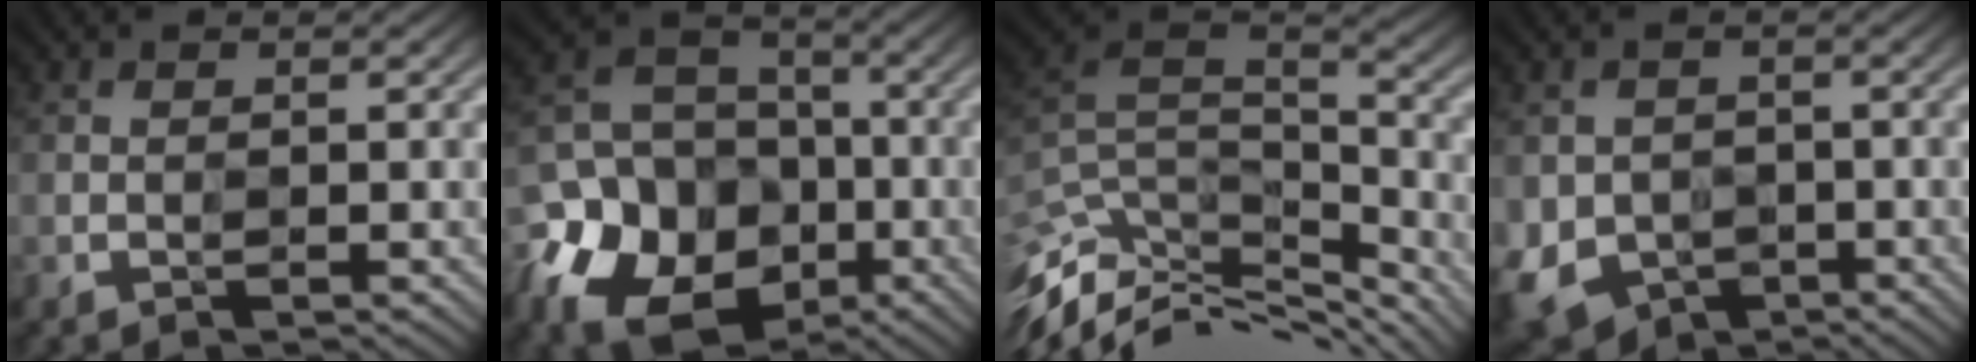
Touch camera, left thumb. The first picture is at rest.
{"total": 15.7, "force": [-6.4, 12.6, 6.9], "torque": [-0.161, -0.030, -0.135]}
{"total": 11.1, "force": [-7.7, 3.9, 7.0], "torque": [-0.176, 0.008, -0.129]}
{"total": 5.8, "force": [-1.8, 5.0, 2.2], "torque": [-0.070, -0.022, -0.030]}